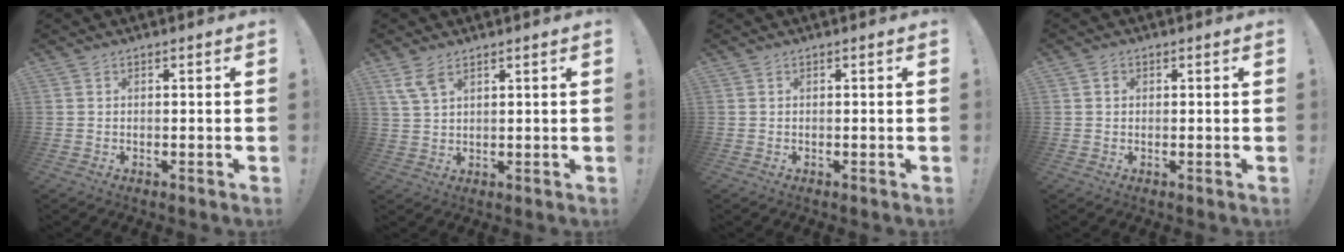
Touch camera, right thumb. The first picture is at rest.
{"total": 5.8, "force": [3.7, 2.5, 3.6], "torque": [-0.073, -0.010, 0.073]}
{"total": 0.0}
{"total": 1.0, "force": [0.2, 1.0, 0.3], "torque": [0.003, 0.000, 0.002]}